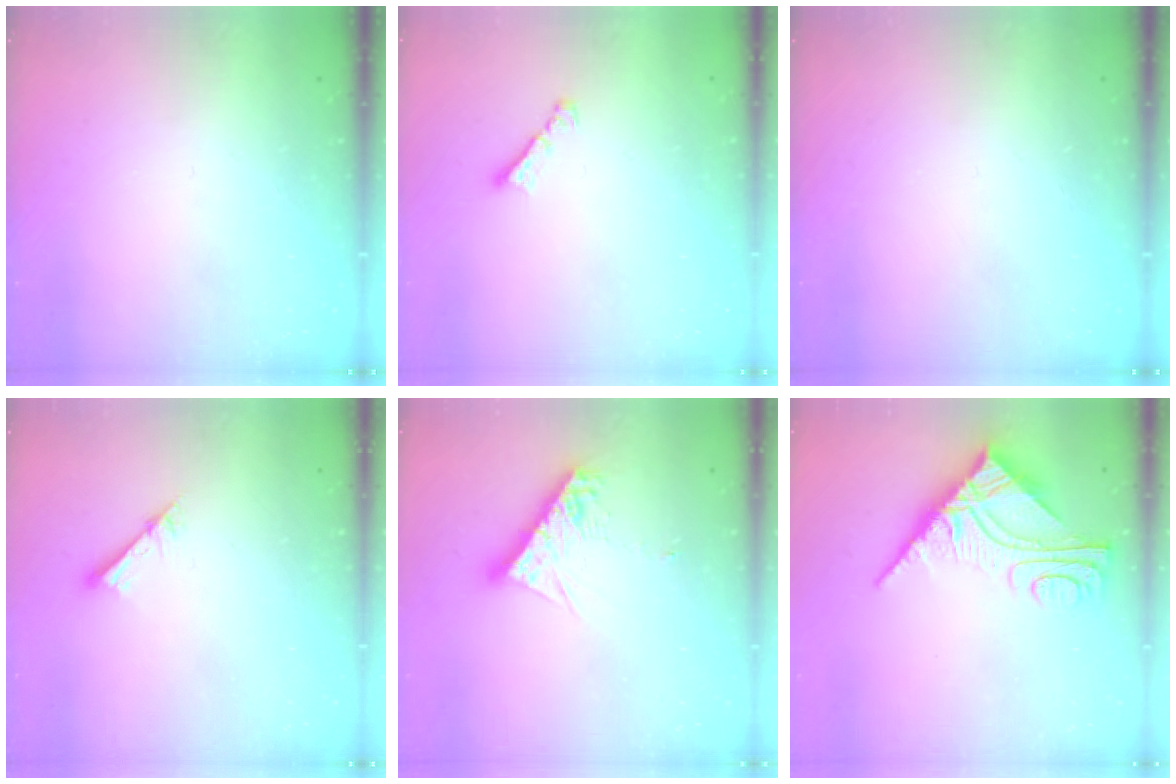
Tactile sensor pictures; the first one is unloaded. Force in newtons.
{"total": 1.7, "press": 1.6, "slide": 0.5}
{"total": 0.0}
{"total": 2.6, "press": 2.6, "slide": 0.2}
{"total": 9.6, "press": 9.6, "slide": 0.7}
{"total": 9.8, "press": 9.7, "slide": 0.9}